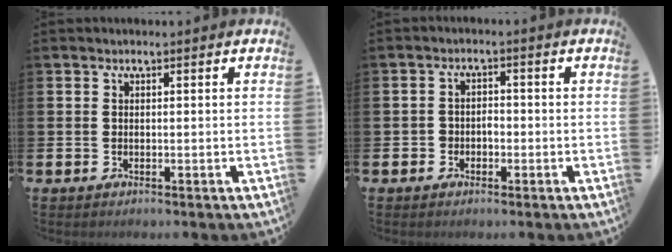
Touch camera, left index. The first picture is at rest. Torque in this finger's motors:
{"motor_torque": [0.03, 0.10, 0.00, 0.00]}